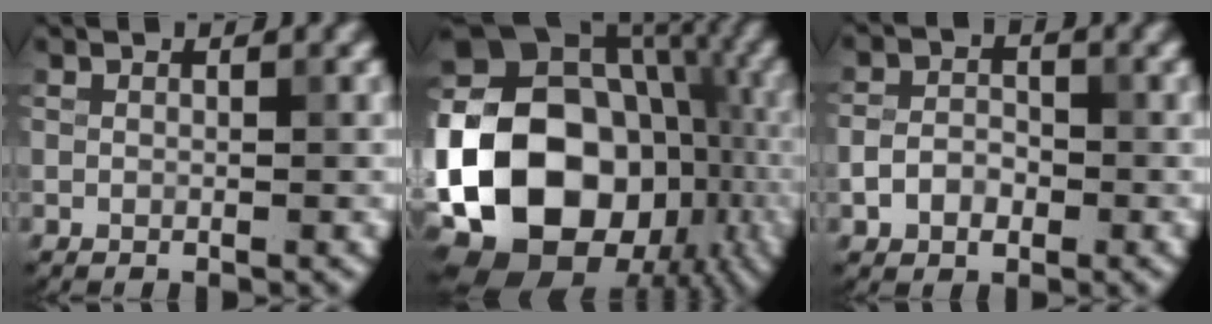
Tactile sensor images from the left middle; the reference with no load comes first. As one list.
[{"total": 21.7, "force": [-5.1, 16.7, 12.9], "torque": [-0.245, 0.001, -0.089]}, {"total": 2.6, "force": [-1.1, 1.9, 1.5], "torque": [-0.028, 0.005, -0.024]}]